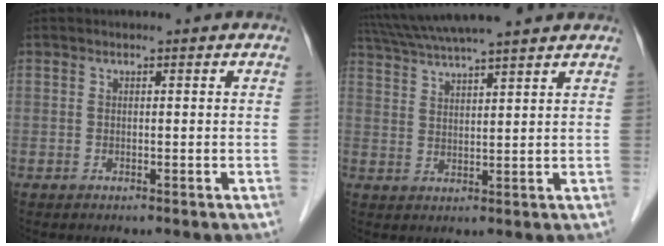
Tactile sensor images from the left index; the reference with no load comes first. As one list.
[{"total": 14.1, "force": [12.4, 0.4, 6.7], "torque": [-0.125, 0.040, 0.191]}]